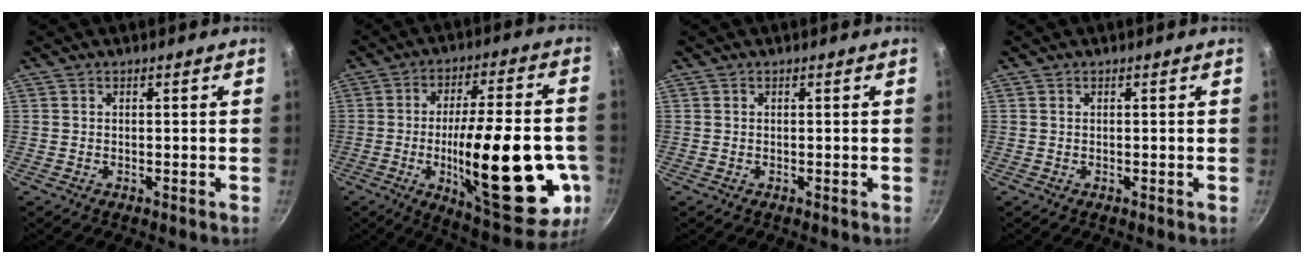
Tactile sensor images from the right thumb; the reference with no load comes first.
{"total": 27.4, "force": [-6.3, 9.2, 25.1], "torque": [-0.345, 0.007, -0.081]}
{"total": 0.0}
{"total": 0.0}